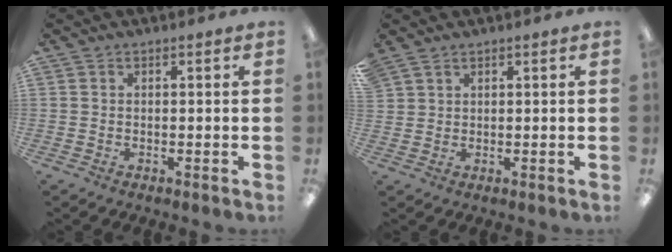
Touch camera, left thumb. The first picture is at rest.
{"total": 2.4, "force": [1.9, 1.4, 0.5], "torque": [-0.012, -0.002, 0.038]}